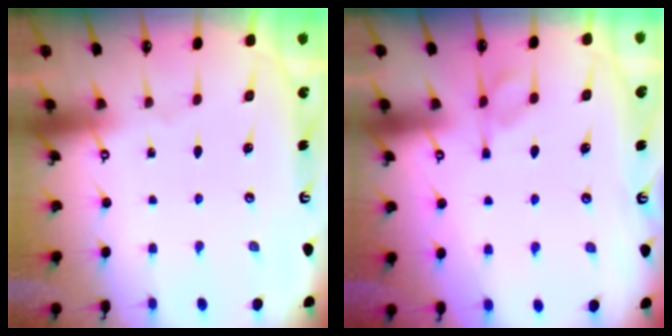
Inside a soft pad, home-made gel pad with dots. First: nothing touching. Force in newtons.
{"total": 5.0, "press": 4.9, "slide": 0.7}